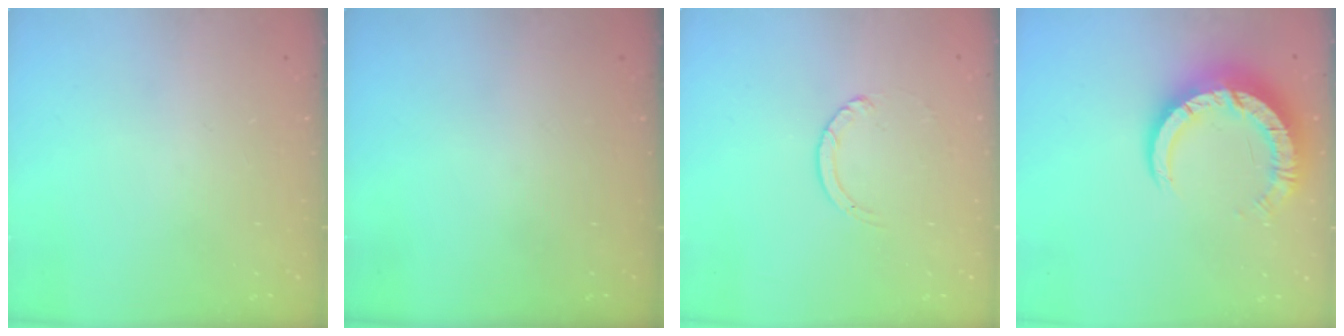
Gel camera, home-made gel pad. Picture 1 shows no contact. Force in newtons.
{"total": 0.0}
{"total": 2.4, "press": 2.4, "slide": 0.2}
{"total": 11.8, "press": 11.7, "slide": 1.3}